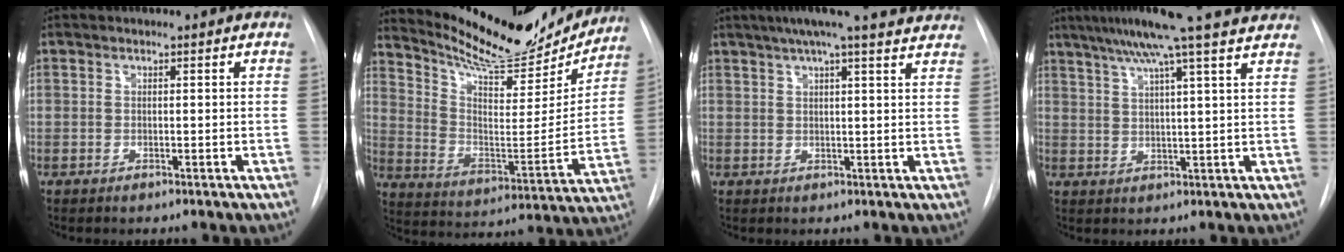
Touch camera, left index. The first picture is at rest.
{"total": 21.9, "force": [20.2, 4.6, 7.0], "torque": [-0.120, -0.040, 0.298]}
{"total": 16.3, "force": [14.6, 0.8, 7.2], "torque": [-0.106, 0.016, 0.177]}
{"total": 17.6, "force": [14.5, -1.2, 9.9], "torque": [-0.163, 0.015, 0.191]}